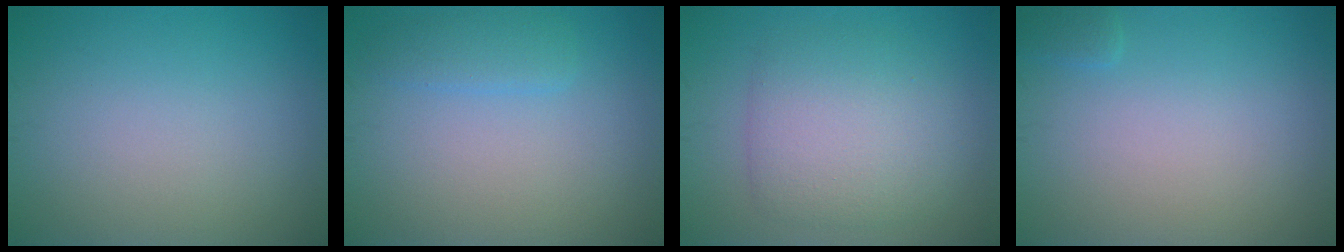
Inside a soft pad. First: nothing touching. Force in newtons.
{"total": 1.8, "press": 1.8, "slide": 0.2}
{"total": 5.3, "press": 5.3, "slide": 0.3}
{"total": 0.7, "press": 0.7, "slide": 0.1}